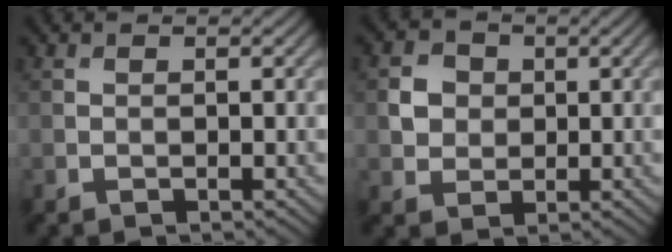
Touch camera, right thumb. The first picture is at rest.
{"total": 3.3, "force": [0.4, 3.0, 1.3], "torque": [-0.031, 0.001, 0.003]}